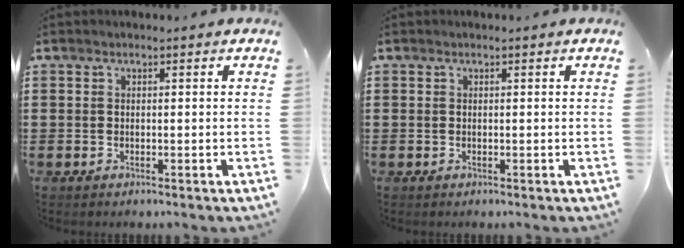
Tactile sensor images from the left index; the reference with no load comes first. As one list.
[{"total": 0.0}]